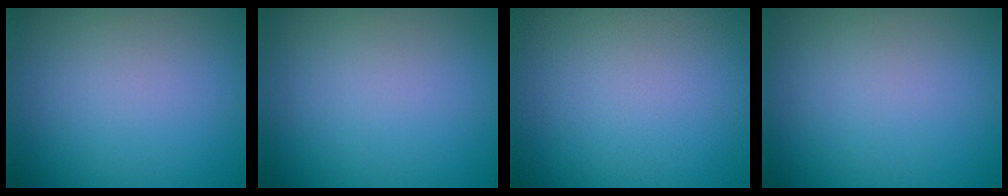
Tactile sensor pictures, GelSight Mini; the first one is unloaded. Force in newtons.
{"total": 0.0}
{"total": 0.0}
{"total": 0.0}